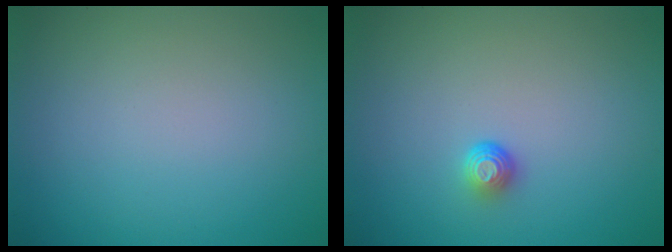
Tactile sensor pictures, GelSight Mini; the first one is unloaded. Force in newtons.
{"total": 1.3, "press": 1.0, "slide": 0.9}